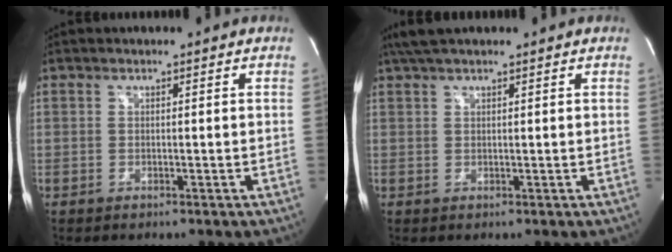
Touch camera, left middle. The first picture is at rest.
{"total": 4.6, "force": [3.8, 0.6, 2.5], "torque": [-0.050, 0.032, 0.070]}